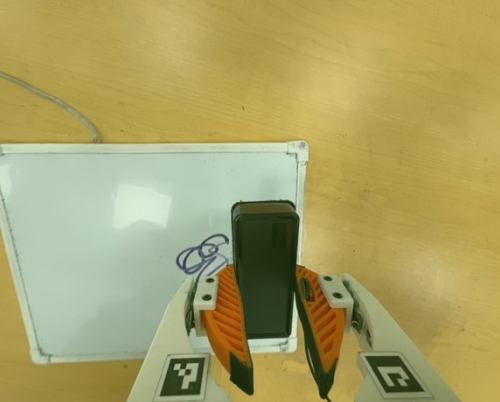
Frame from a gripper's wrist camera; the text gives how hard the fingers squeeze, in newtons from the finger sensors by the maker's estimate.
{"total": 8.0, "left": 6.6, "right": 9.4}